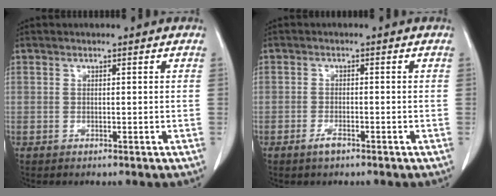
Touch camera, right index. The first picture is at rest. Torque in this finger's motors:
{"motor_torque": [0.24, -0.15, 0.01, 0.02]}